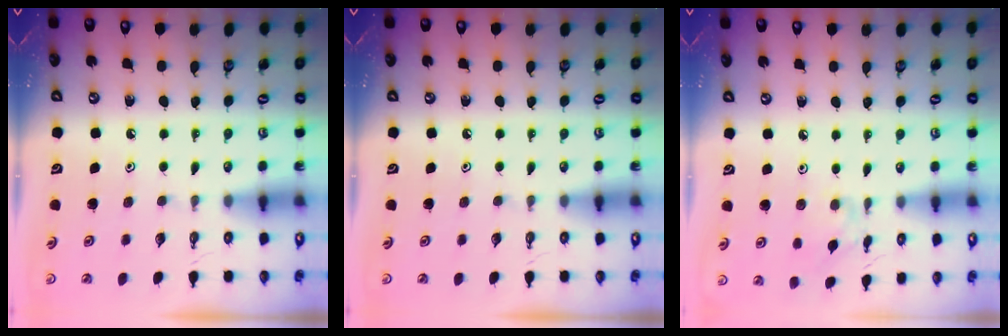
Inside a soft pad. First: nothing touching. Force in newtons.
{"total": 0.0}
{"total": 4.1, "press": 4.1, "slide": 0.4}